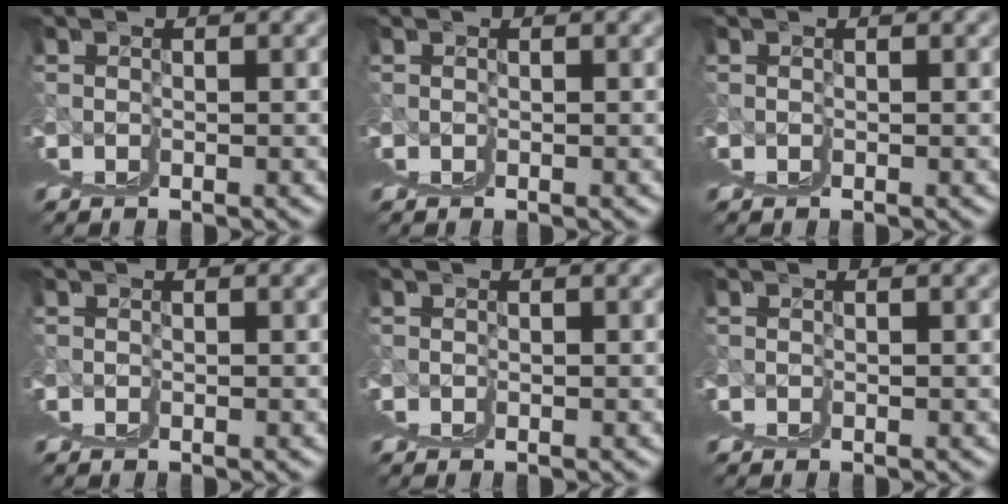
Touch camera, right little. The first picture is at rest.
{"total": 0.0}
{"total": 0.0}
{"total": 0.0}
{"total": 0.0}
{"total": 0.0}